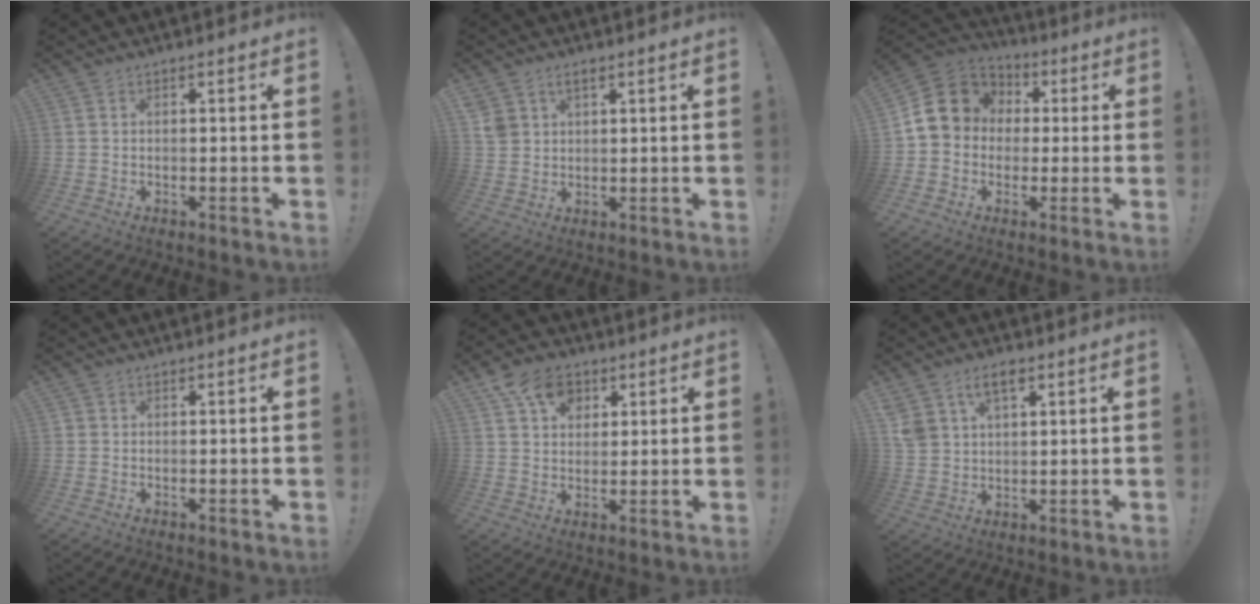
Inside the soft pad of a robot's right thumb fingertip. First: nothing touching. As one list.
[{"total": 4.3, "force": [2.5, 2.5, 2.5], "torque": [-0.048, -0.005, 0.048]}, {"total": 14.3, "force": [2.6, 12.3, 6.8], "torque": [-0.109, 0.010, 0.063]}, {"total": 0.5, "force": [0.1, 0.5, 0.0], "torque": [-0.001, 0.001, 0.002]}, {"total": 10.9, "force": [5.0, 8.2, 5.2], "torque": [-0.074, -0.016, 0.096]}, {"total": 7.3, "force": [4.0, 4.6, 4.0], "torque": [-0.076, -0.006, 0.076]}]